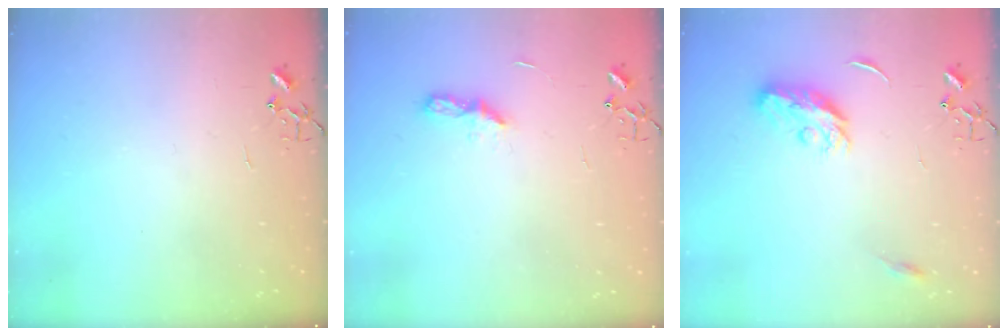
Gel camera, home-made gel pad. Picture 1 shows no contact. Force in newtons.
{"total": 6.3, "press": 6.3, "slide": 0.7}
{"total": 9.2, "press": 9.2, "slide": 0.1}